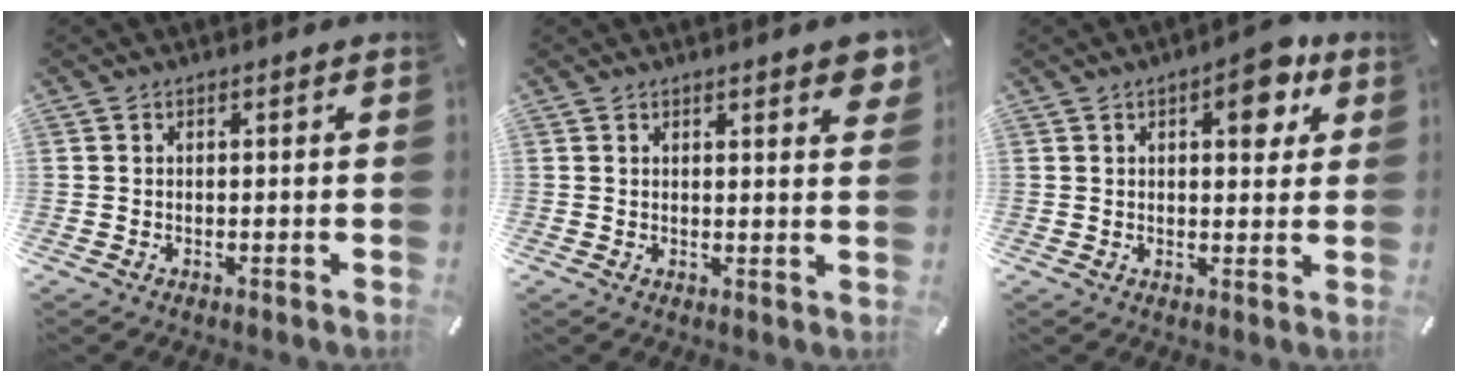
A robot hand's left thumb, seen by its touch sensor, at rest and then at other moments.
{"total": 3.2, "force": [2.3, 0.5, 2.2], "torque": [-0.032, -0.012, 0.037]}
{"total": 8.6, "force": [3.6, 4.2, 6.5], "torque": [-0.069, -0.015, 0.052]}